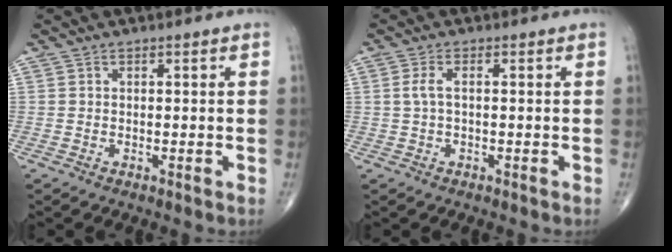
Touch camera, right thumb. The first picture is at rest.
{"total": 2.5, "force": [0.2, 1.0, 2.3], "torque": [-0.057, 0.009, 0.003]}